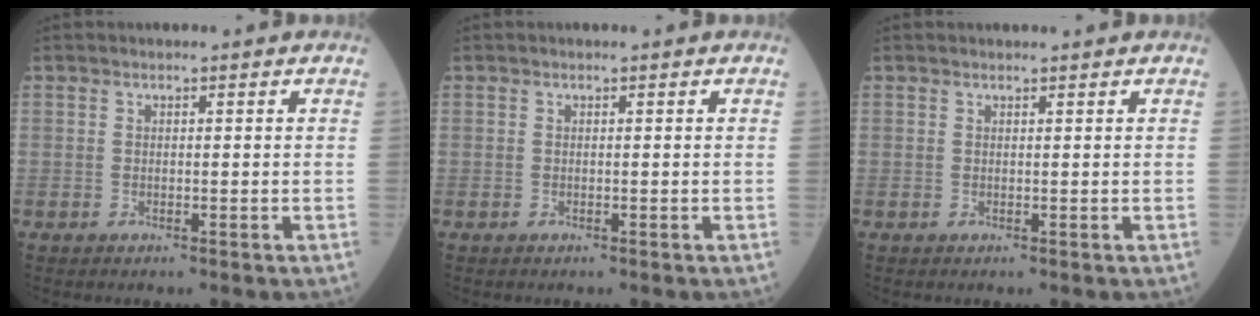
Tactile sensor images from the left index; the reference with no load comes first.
{"total": 0.0}
{"total": 0.8, "force": [0.8, 0.0, 0.1], "torque": [-0.004, 0.004, 0.013]}